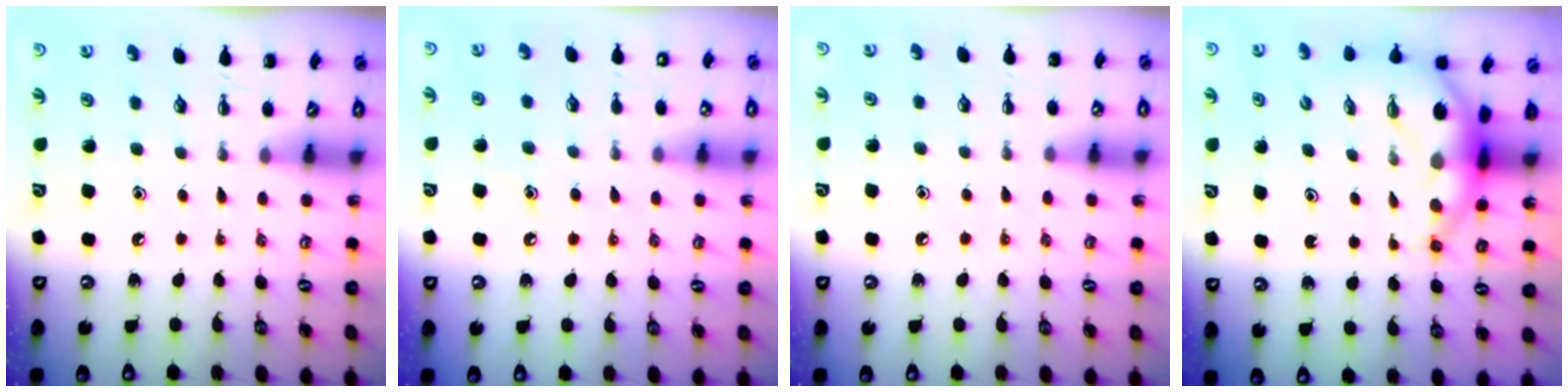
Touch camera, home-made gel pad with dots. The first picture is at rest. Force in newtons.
{"total": 8.2, "press": 8.0, "slide": 1.8}
{"total": 6.7, "press": 6.3, "slide": 2.3}
{"total": 7.0, "press": 6.9, "slide": 1.2}